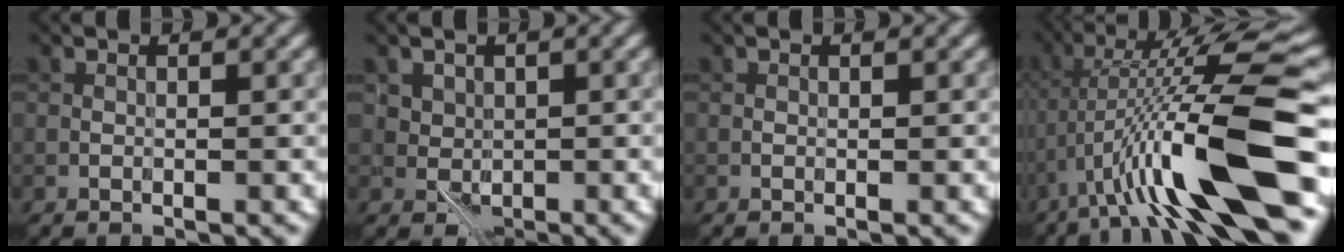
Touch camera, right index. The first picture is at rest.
{"total": 2.4, "force": [0.7, 2.0, 1.1], "torque": [-0.015, 0.000, 0.016]}
{"total": 0.0}
{"total": 12.2, "force": [-2.8, 1.9, 11.8], "torque": [-0.199, 0.021, -0.045]}